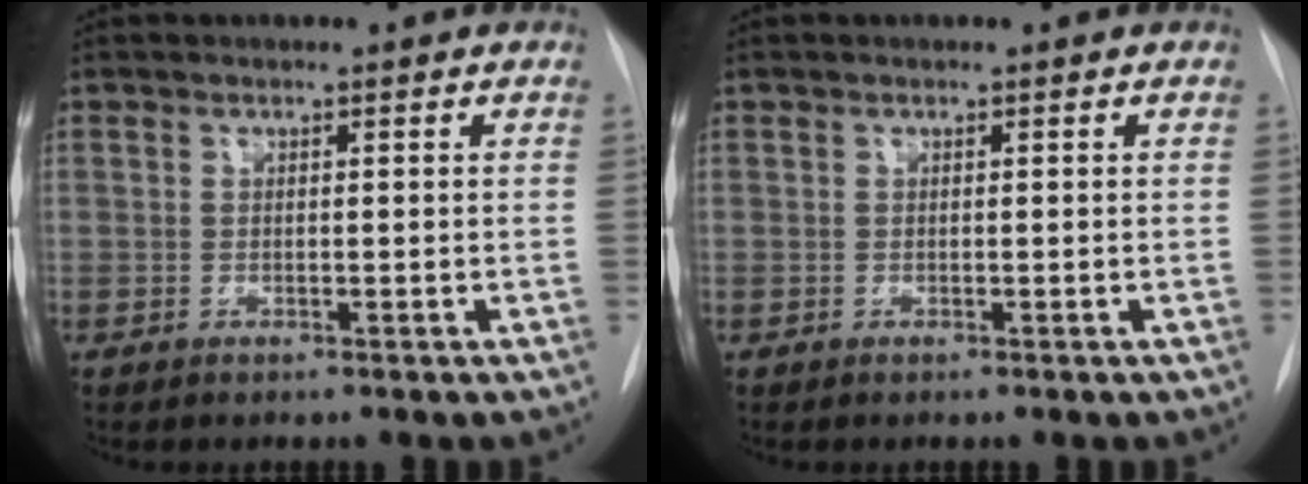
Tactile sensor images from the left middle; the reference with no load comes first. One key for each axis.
{"total": 0.0}